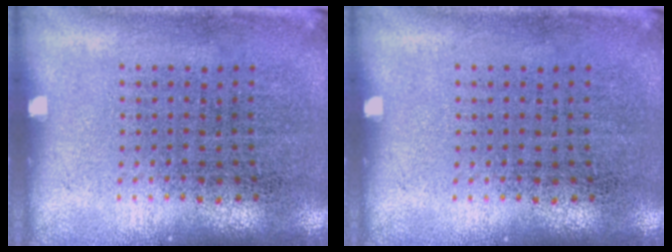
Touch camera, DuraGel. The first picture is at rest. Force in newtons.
{"total": 0.0}